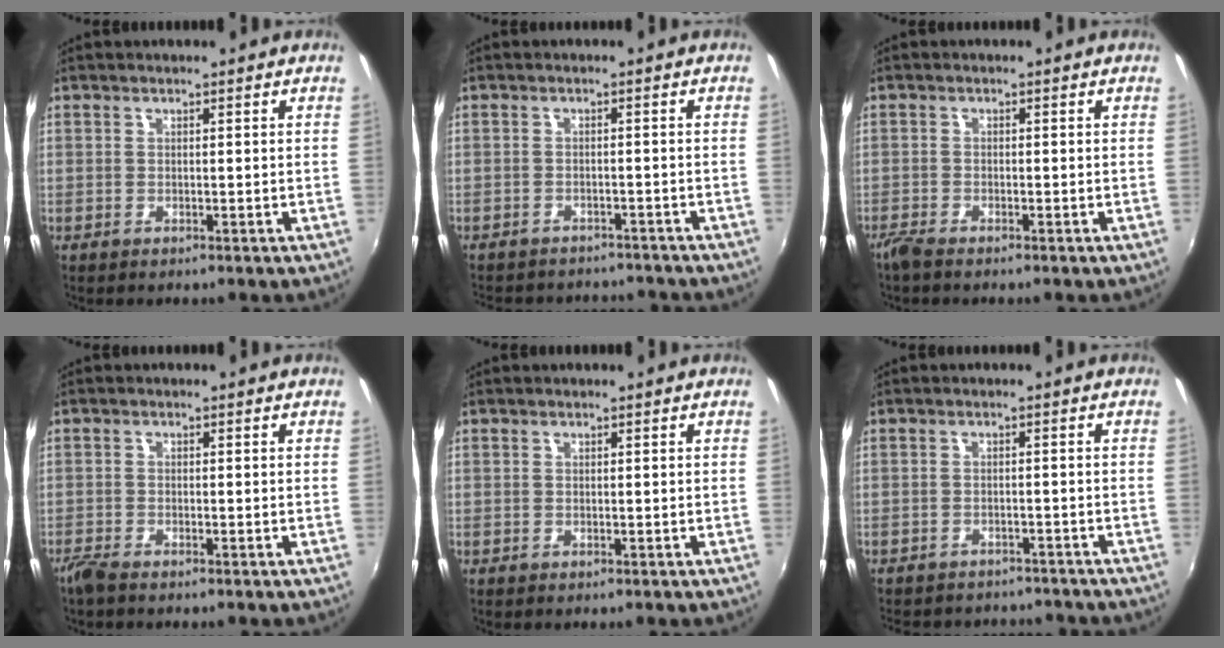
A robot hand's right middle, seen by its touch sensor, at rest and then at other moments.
{"total": 10.4, "force": [-9.4, 3.2, 3.1], "torque": [-0.076, -0.012, -0.126]}
{"total": 2.1, "force": [-1.8, 0.1, 0.9], "torque": [-0.026, -0.008, -0.040]}
{"total": 2.4, "force": [-2.2, 0.3, 1.1], "torque": [-0.032, -0.008, -0.046]}
{"total": 0.0}
{"total": 11.7, "force": [-10.5, 3.9, 3.6], "torque": [-0.087, -0.009, -0.138]}